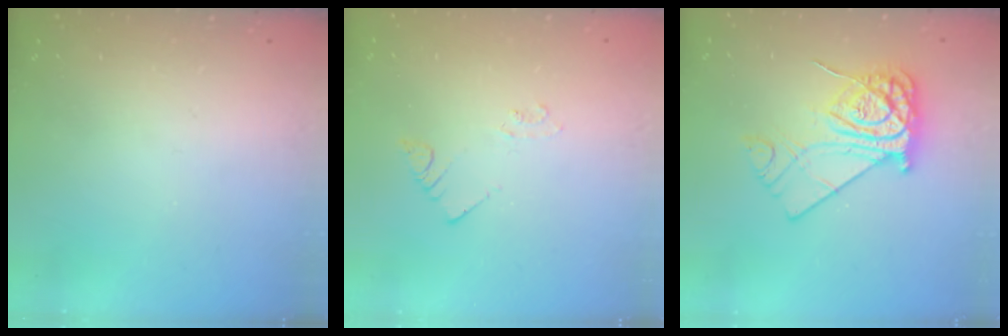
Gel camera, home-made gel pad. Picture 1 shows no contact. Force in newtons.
{"total": 2.2, "press": 2.2, "slide": 0.1}
{"total": 12.8, "press": 12.7, "slide": 1.2}